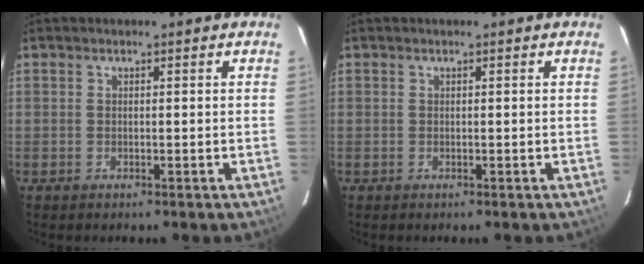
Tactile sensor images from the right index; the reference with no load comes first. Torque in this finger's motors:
{"motor_torque": [0.00, 0.00, 0.01, 0.00]}